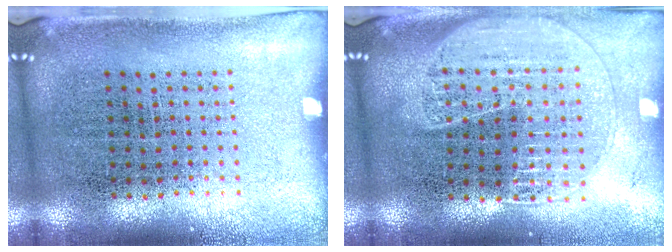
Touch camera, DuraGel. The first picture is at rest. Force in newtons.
{"total": 1.7, "press": 1.5, "slide": 0.6}